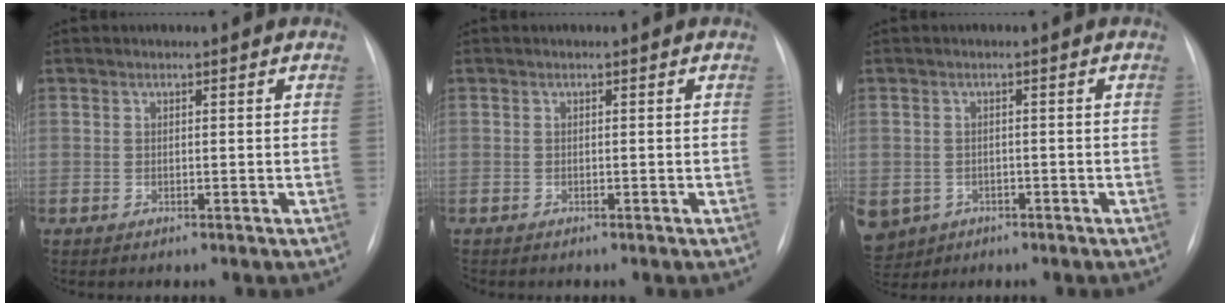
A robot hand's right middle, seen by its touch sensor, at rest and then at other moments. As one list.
[{"total": 0.0}, {"total": 9.8, "force": [-4.5, 8.1, 3.0], "torque": [-0.095, 0.001, -0.060]}]